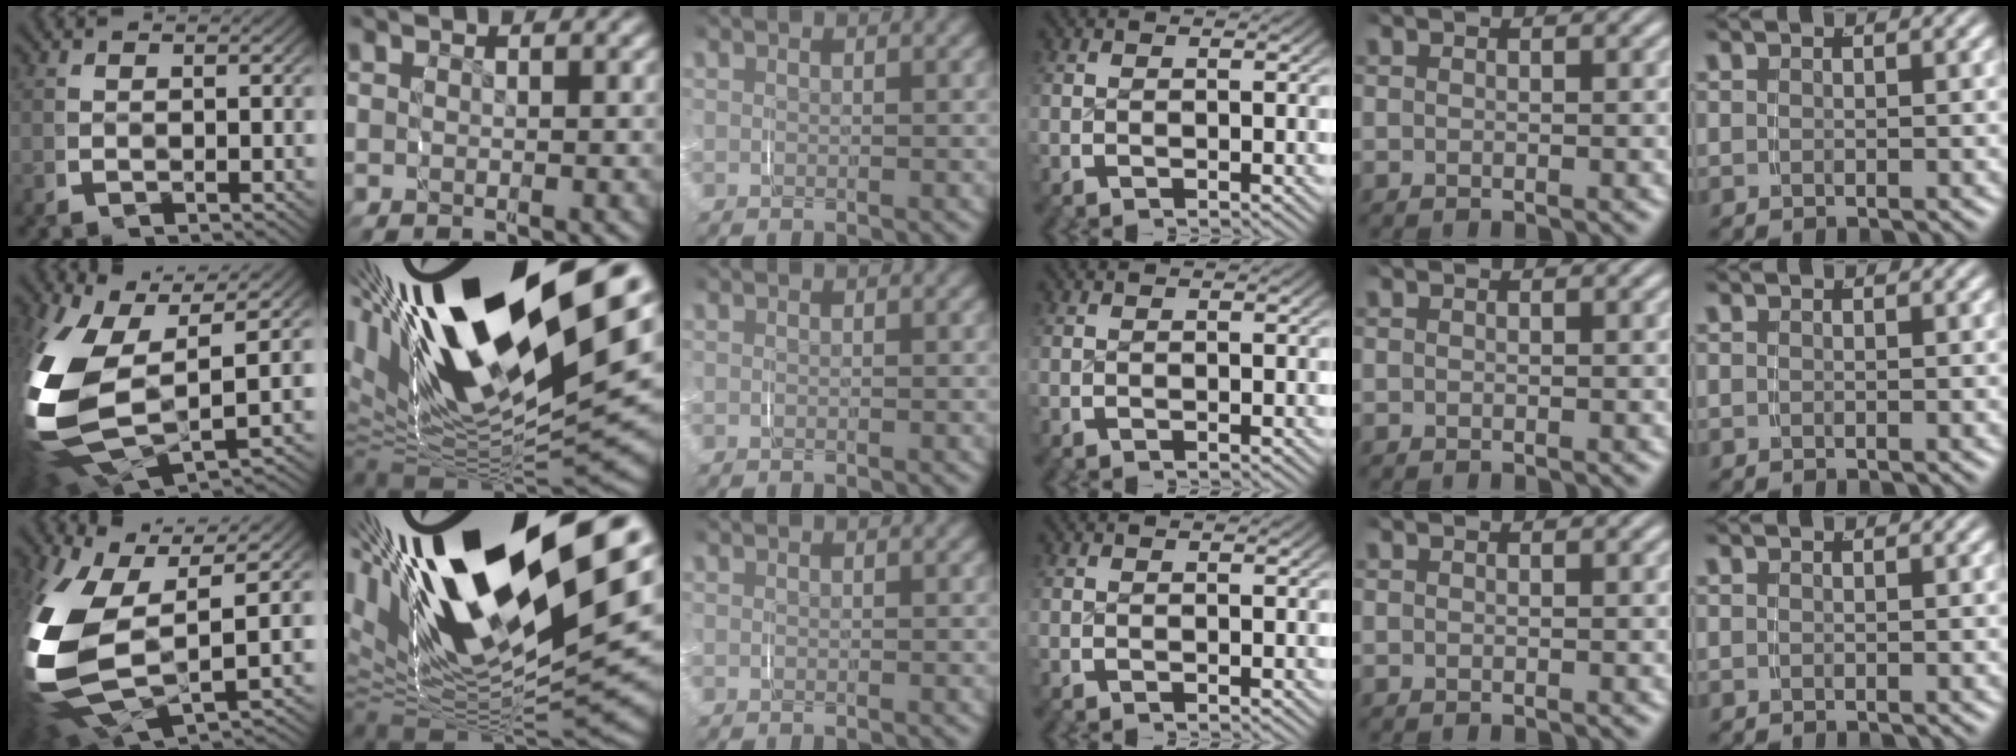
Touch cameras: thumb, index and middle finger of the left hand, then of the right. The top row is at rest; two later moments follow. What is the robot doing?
{"motion": "grasp_and_lifting", "object": "knife"}